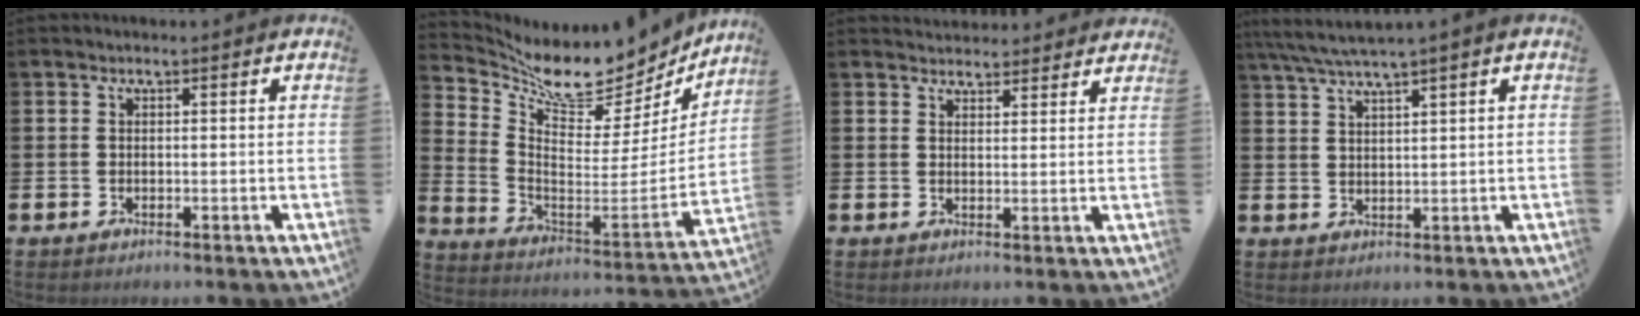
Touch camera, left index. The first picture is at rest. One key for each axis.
{"total": 8.6, "fx": 7.9, "fy": 2.5, "fz": 2.4, "tx": -0.077, "ty": -0.078, "tz": 0.127}
{"total": 3.2, "fx": 3.1, "fy": 0.8, "fz": -0.2, "tx": 0.007, "ty": -0.018, "tz": 0.056}
{"total": 3.7, "fx": 3.1, "fy": -0.7, "fz": 1.8, "tx": -0.048, "ty": -0.006, "tz": 0.057}